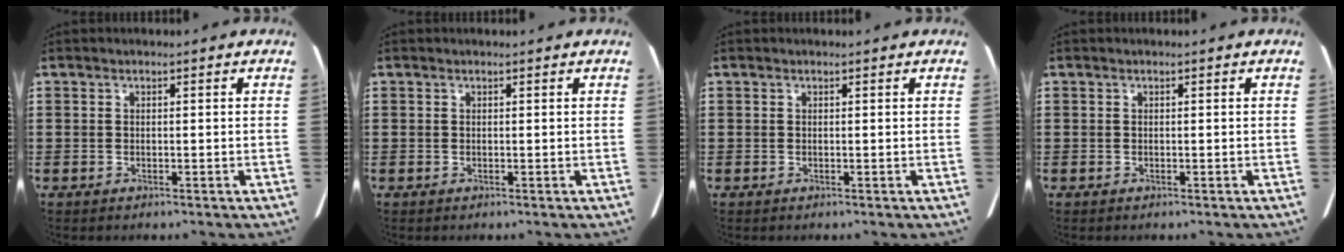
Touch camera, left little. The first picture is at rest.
{"total": 0.0}
{"total": 0.0}
{"total": 0.0}